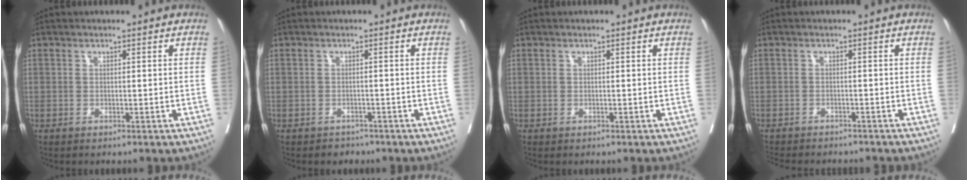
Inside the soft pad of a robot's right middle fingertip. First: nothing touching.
{"total": 1.9, "force": [-1.5, 1.2, -0.1], "torque": [-0.007, 0.002, -0.025]}
{"total": 0.0}
{"total": 10.5, "force": [-9.5, 2.7, 3.6], "torque": [-0.065, -0.009, -0.121]}